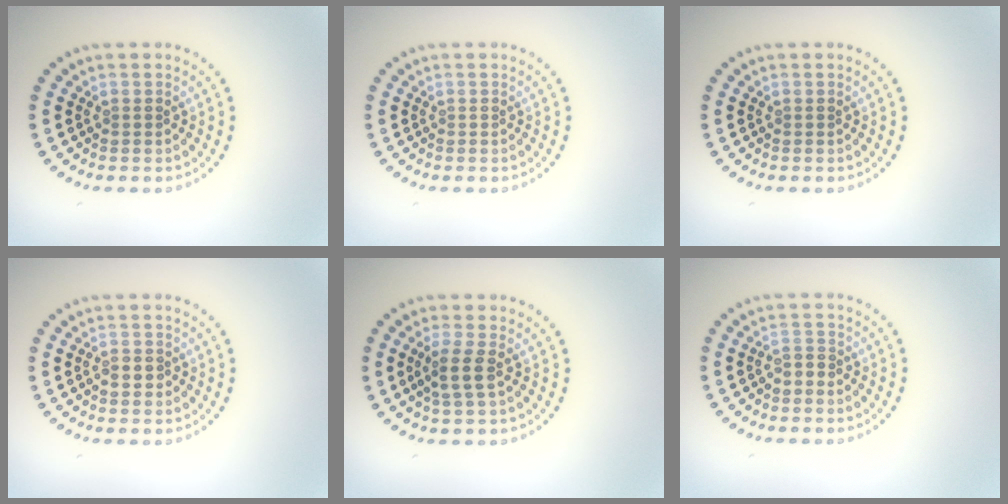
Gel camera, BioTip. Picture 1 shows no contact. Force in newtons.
{"total": 0.0}
{"total": 0.0}
{"total": 1.3, "press": 1.3, "slide": 0.3}
{"total": 2.3, "press": 2.0, "slide": 0.9}
{"total": 1.2, "press": 1.0, "slide": 0.7}